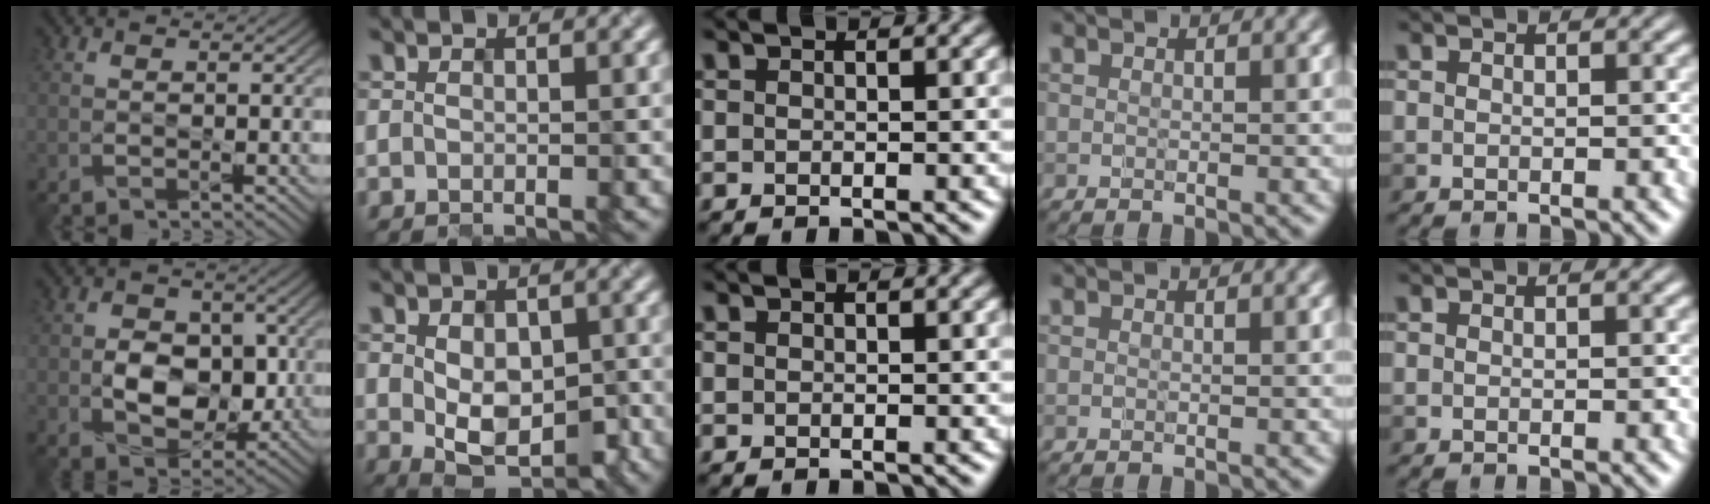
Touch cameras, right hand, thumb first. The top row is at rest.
{"thumb": {"total": 7.2, "force": [-0.7, 5.2, 4.9], "torque": [-0.082, -0.005, -0.016]}, "index": {"total": 5.4, "force": [-1.1, 3.4, 4.1], "torque": [-0.070, -0.012, -0.005]}}